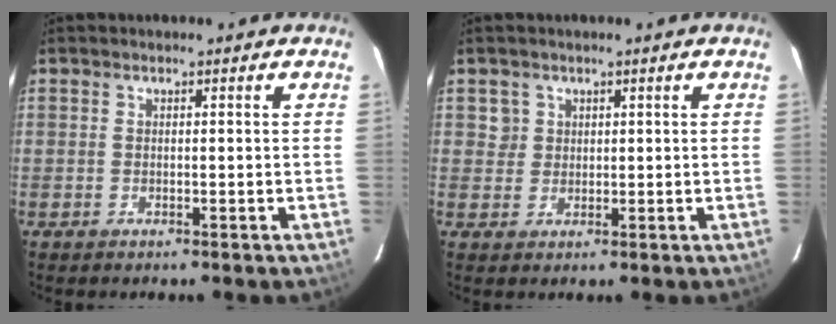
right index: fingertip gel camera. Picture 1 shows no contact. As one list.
[{"total": 2.5, "force": [0.9, 2.3, 0.0], "torque": [0.014, 0.015, 0.015]}]